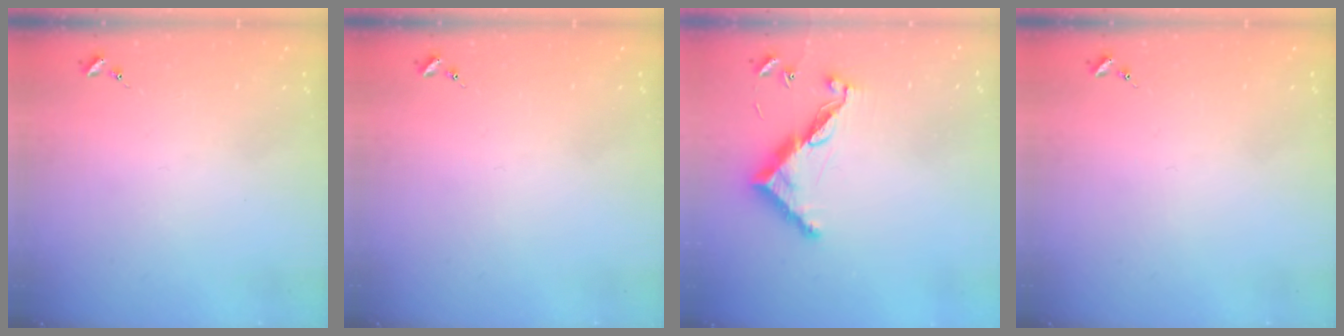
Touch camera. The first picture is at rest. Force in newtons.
{"total": 0.0}
{"total": 10.9, "press": 10.9, "slide": 0.4}
{"total": 0.0}